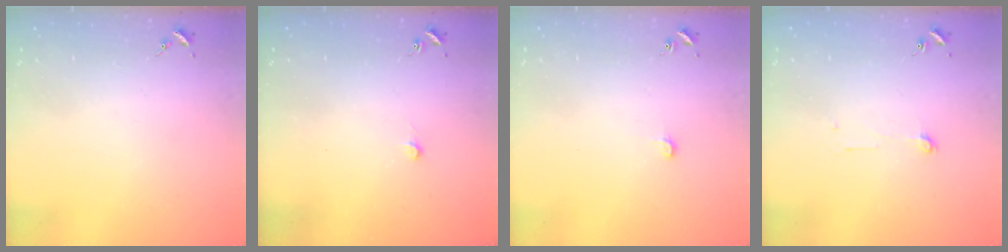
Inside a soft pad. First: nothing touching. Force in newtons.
{"total": 5.9, "press": 5.9, "slide": 0.4}
{"total": 4.4, "press": 4.3, "slide": 0.4}
{"total": 3.9, "press": 3.9, "slide": 0.3}